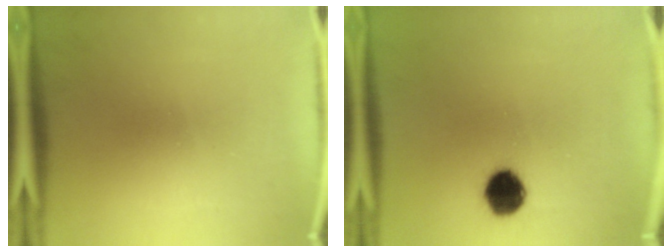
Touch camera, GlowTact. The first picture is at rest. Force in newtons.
{"total": 8.3}